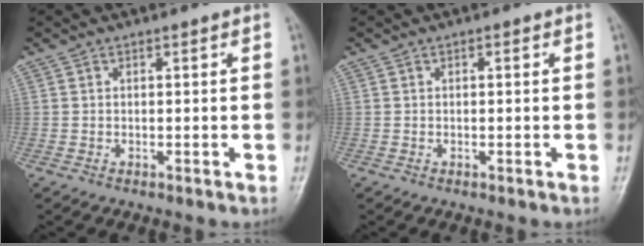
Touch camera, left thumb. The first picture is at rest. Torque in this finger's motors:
{"motor_torque": [-0.13, 0.00, -0.14, -0.04, 0.00]}